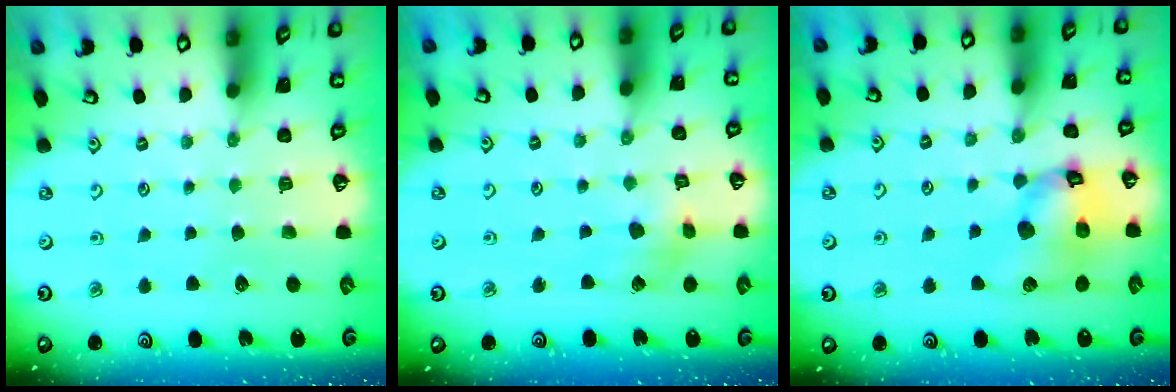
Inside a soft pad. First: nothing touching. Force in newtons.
{"total": 5.4, "press": 5.3, "slide": 0.7}
{"total": 14.1, "press": 14.0, "slide": 1.8}